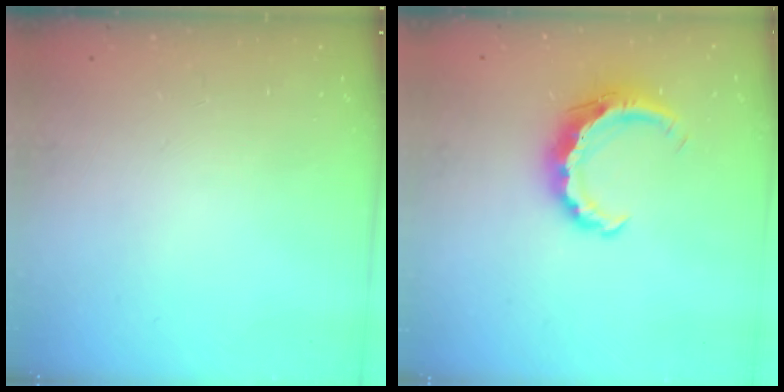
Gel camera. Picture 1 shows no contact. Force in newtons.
{"total": 8.8, "press": 8.7, "slide": 1.3}